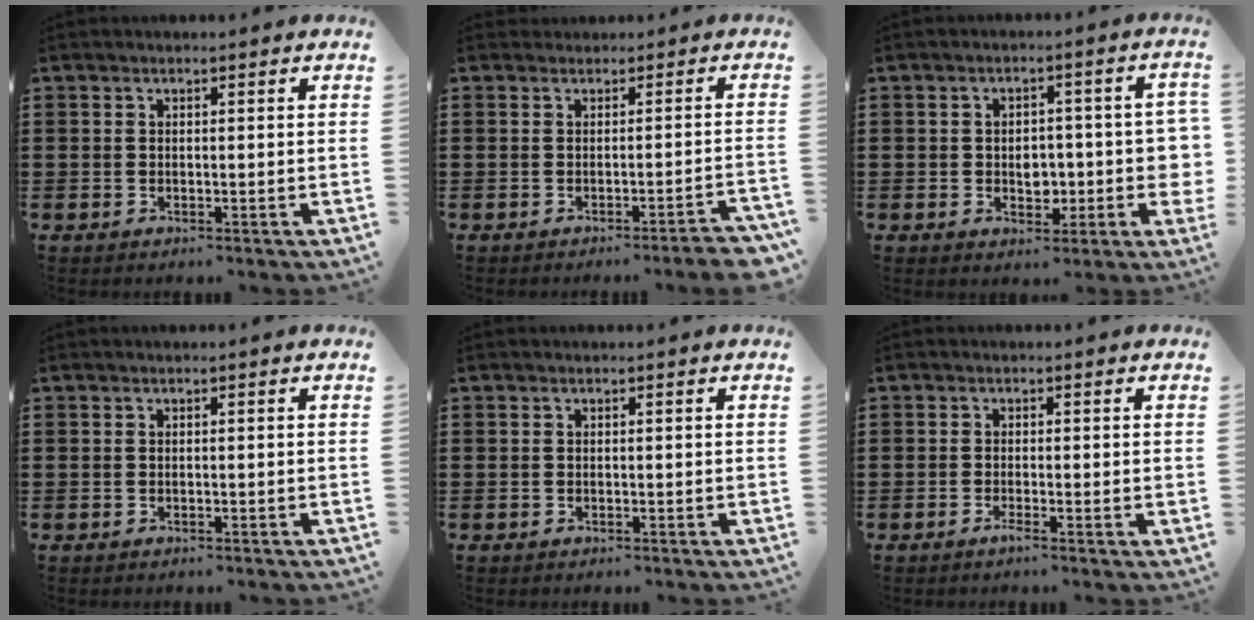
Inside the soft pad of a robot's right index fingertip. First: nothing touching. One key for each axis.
{"total": 1.7, "fx": -1.3, "fy": -0.2, "fz": 1.0, "tx": -0.018, "ty": -0.001, "tz": -0.026}
{"total": 4.8, "fx": -0.7, "fy": 3.1, "fz": 3.6, "tx": -0.048, "ty": -0.001, "tz": -0.019}
{"total": 0.0}
{"total": 0.0}
{"total": 1.3, "fx": -0.6, "fy": 0.0, "fz": 1.2, "tx": -0.020, "ty": -0.005, "tz": -0.011}